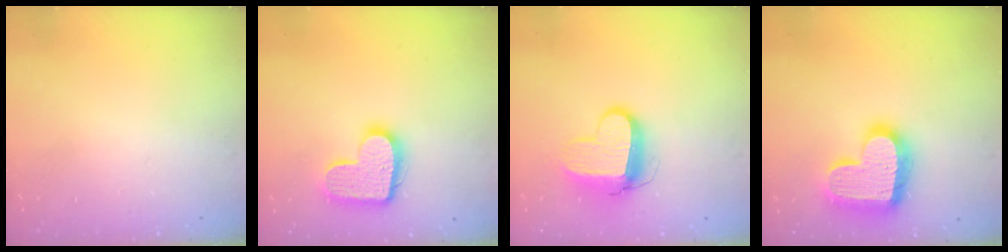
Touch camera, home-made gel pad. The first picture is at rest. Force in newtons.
{"total": 14.9, "press": 14.9, "slide": 1.0}
{"total": 11.1, "press": 11.0, "slide": 1.0}
{"total": 20.5, "press": 20.4, "slide": 1.5}